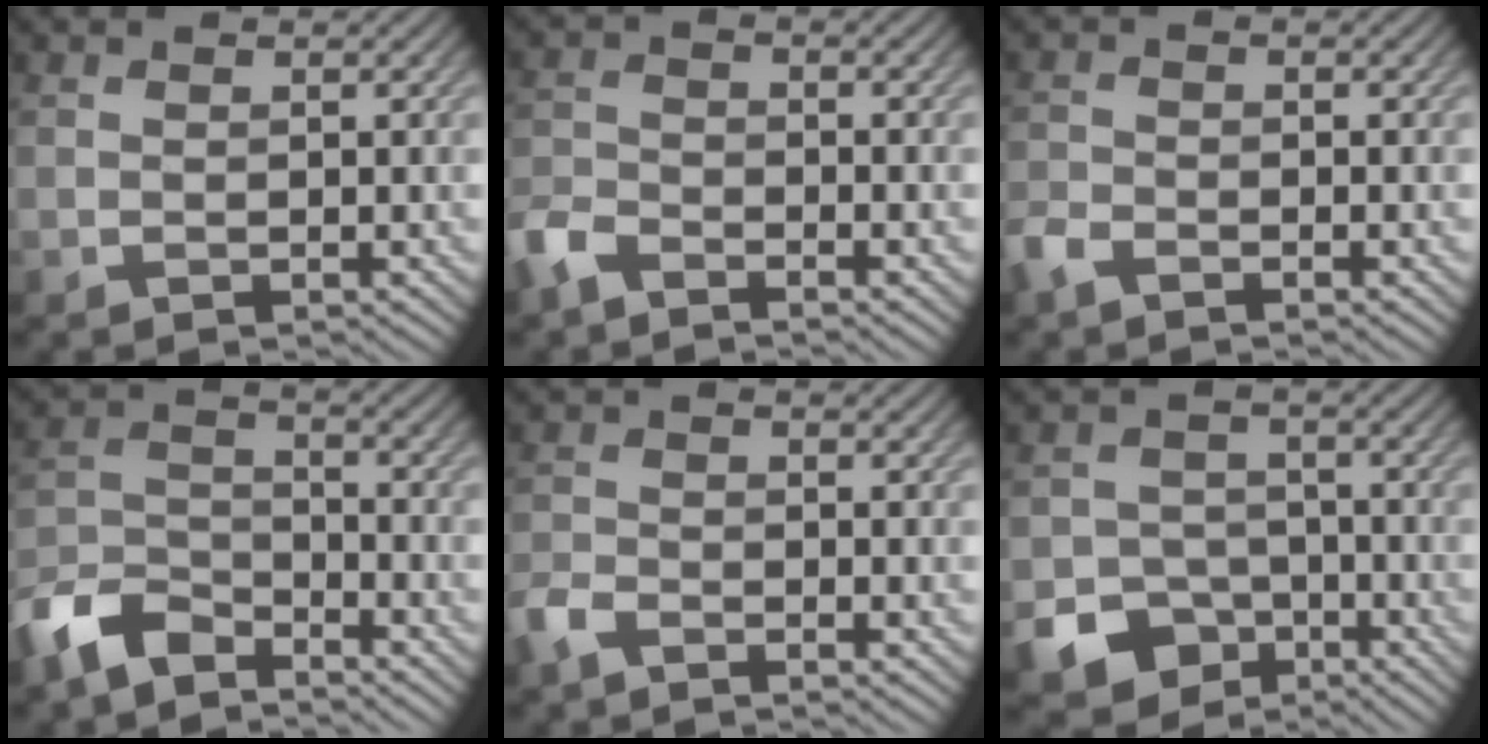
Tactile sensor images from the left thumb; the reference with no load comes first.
{"total": 4.3, "force": [-3.5, 1.5, 2.1], "torque": [-0.048, -0.006, -0.085]}
{"total": 2.7, "force": [-2.2, 0.9, 1.4], "torque": [-0.036, -0.007, -0.054]}
{"total": 7.8, "force": [-6.2, 3.1, 3.6], "torque": [-0.078, -0.005, -0.143]}
{"total": 3.1, "force": [-2.4, 1.1, 1.6], "torque": [-0.040, -0.006, -0.059]}
{"total": 10.1, "force": [-6.1, 7.6, 2.8], "torque": [-0.053, -0.032, -0.110]}